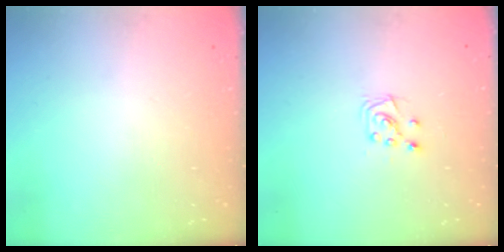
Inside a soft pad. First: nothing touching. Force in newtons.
{"total": 6.4, "press": 6.4, "slide": 0.6}